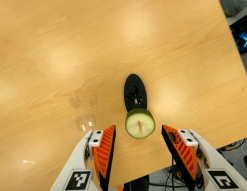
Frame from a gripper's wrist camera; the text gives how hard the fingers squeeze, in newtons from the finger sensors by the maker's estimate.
{"total": 0.0}